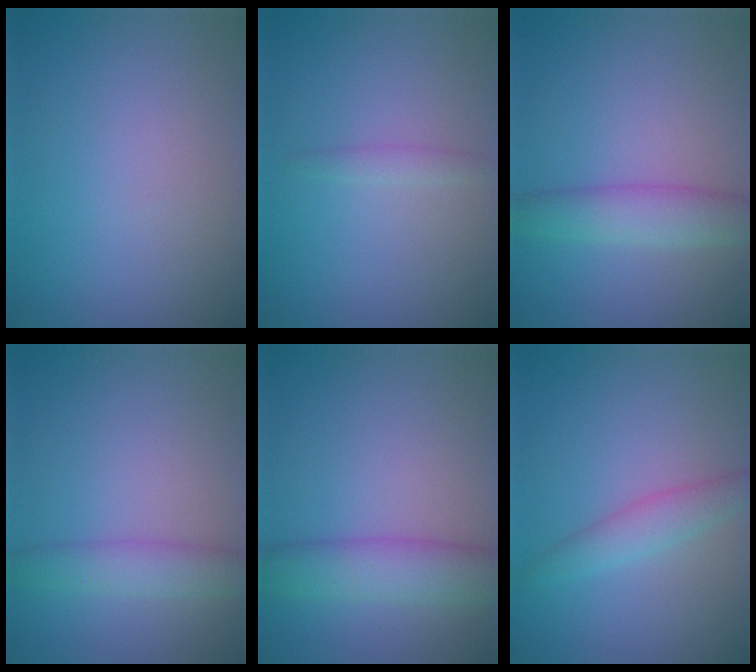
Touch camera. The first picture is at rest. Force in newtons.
{"total": 1.0, "press": 0.9, "slide": 0.2}
{"total": 3.5, "press": 3.5, "slide": 0.1}
{"total": 2.9, "press": 2.9, "slide": 0.1}
{"total": 4.5, "press": 4.5, "slide": 0.1}
{"total": 2.3, "press": 2.3, "slide": 0.0}